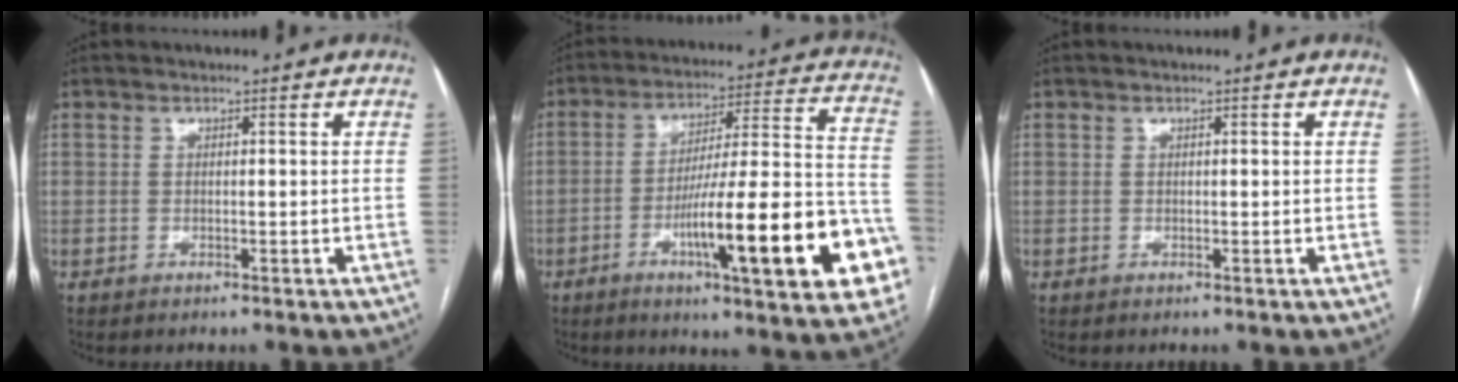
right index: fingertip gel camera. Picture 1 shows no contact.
{"total": 23.3, "force": [-8.4, 2.3, 21.6], "torque": [-0.261, 0.006, -0.118]}
{"total": 0.0}